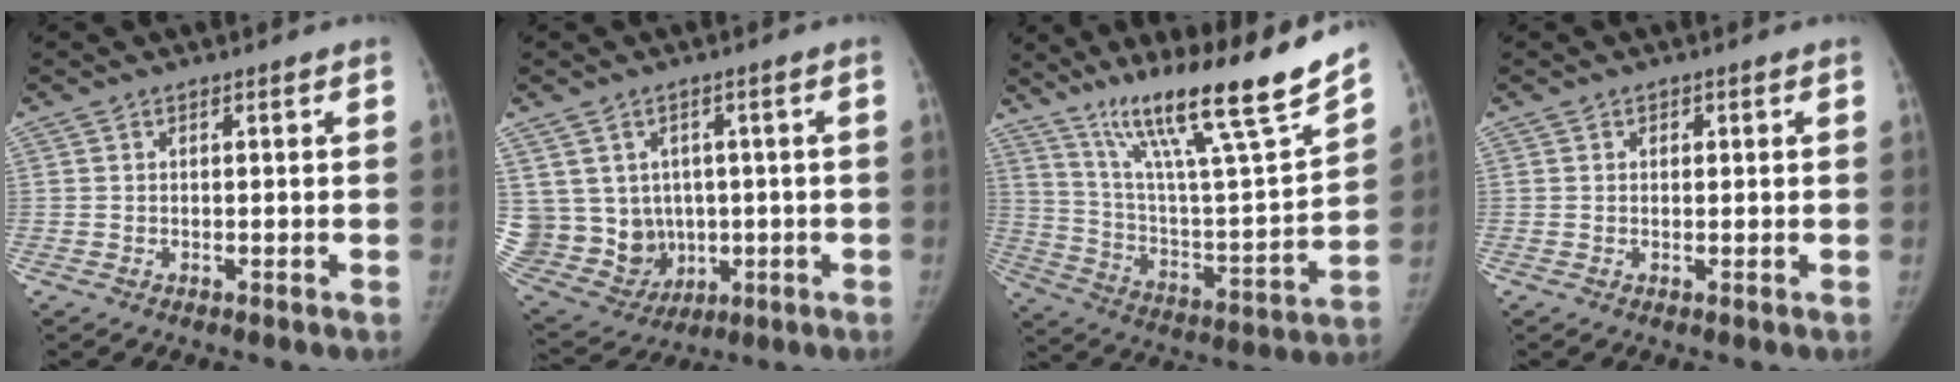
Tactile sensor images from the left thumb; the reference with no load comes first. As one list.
[{"total": 15.4, "force": [0.7, 13.7, 7.0], "torque": [-0.135, 0.010, 0.051]}, {"total": 25.0, "force": [18.3, 1.6, 17.0], "torque": [-0.250, -0.078, 0.313]}, {"total": 0.9, "force": [0.4, 0.7, 0.3], "torque": [0.004, -0.001, 0.005]}]